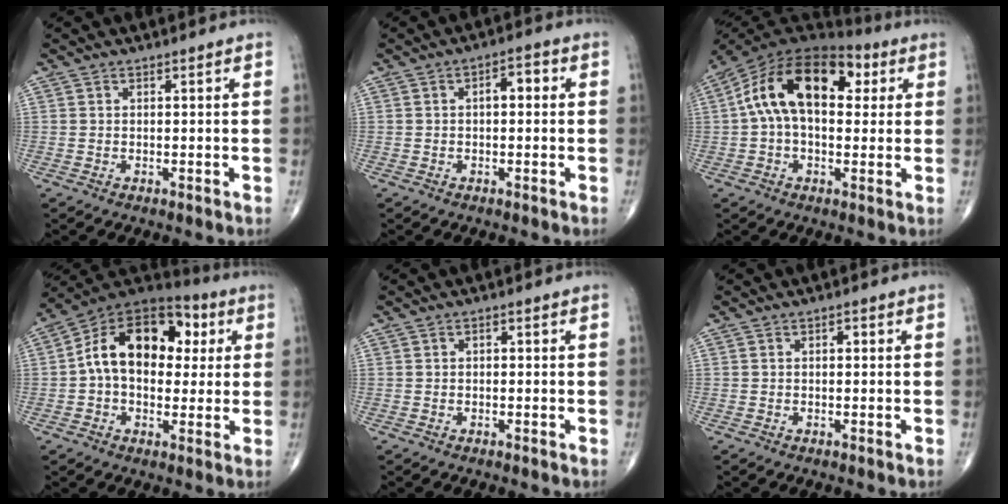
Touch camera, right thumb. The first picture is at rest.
{"total": 3.6, "force": [0.3, 1.9, 3.0], "torque": [-0.034, 0.013, -0.003]}
{"total": 18.6, "force": [4.0, 10.9, 14.5], "torque": [-0.226, 0.037, 0.054]}
{"total": 18.2, "force": [2.6, 12.2, 13.3], "torque": [-0.176, 0.034, 0.033]}
{"total": 0.9, "force": [0.1, 0.6, 0.7], "torque": [-0.005, 0.003, -0.003]}
{"total": 0.9, "force": [0.0, 0.6, 0.7], "torque": [-0.006, 0.002, -0.003]}